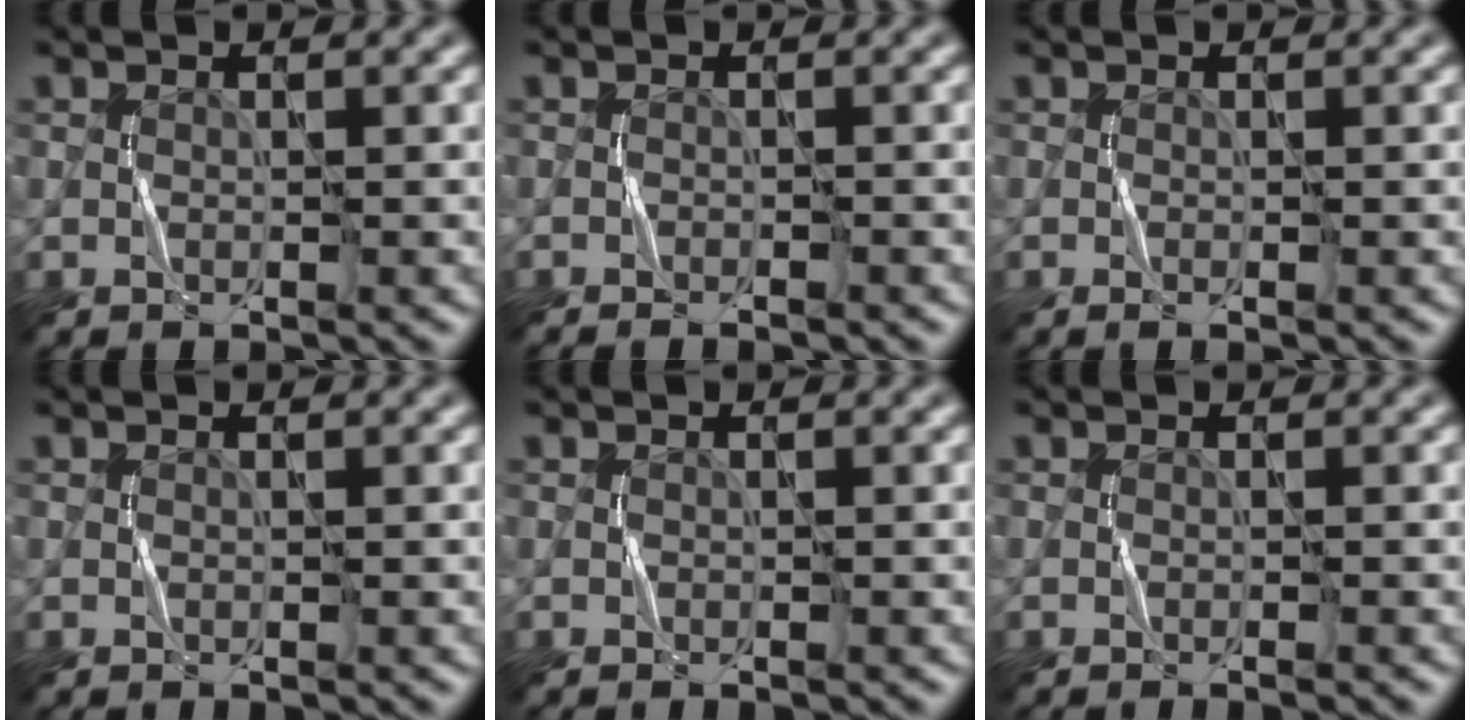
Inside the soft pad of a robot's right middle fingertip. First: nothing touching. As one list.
[{"total": 1.4, "force": [-1.2, 0.1, 0.5], "torque": [-0.010, 0.000, -0.020]}, {"total": 0.6, "force": [-0.2, 0.1, 0.6], "torque": [-0.008, -0.004, -0.004]}, {"total": 0.0}, {"total": 0.0}, {"total": 0.7, "force": [-0.4, 0.2, 0.6], "torque": [-0.005, -0.001, -0.011]}]